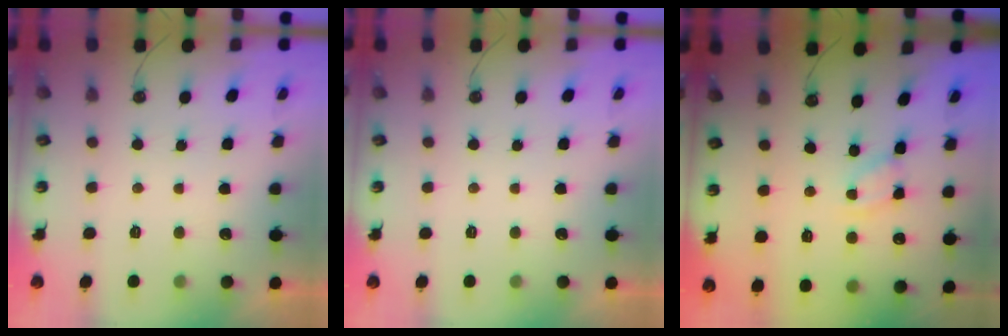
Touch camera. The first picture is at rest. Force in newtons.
{"total": 0.0}
{"total": 2.1, "press": 2.1, "slide": 0.4}